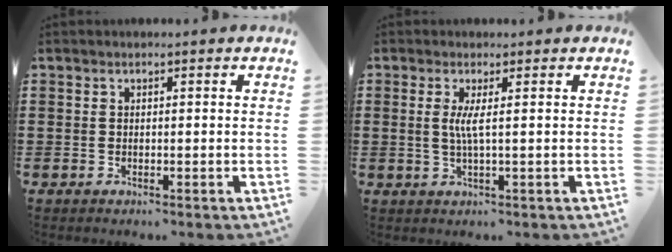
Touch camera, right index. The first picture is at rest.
{"total": 2.9, "force": [0.3, -0.2, 2.9], "torque": [-0.057, -0.007, 0.003]}